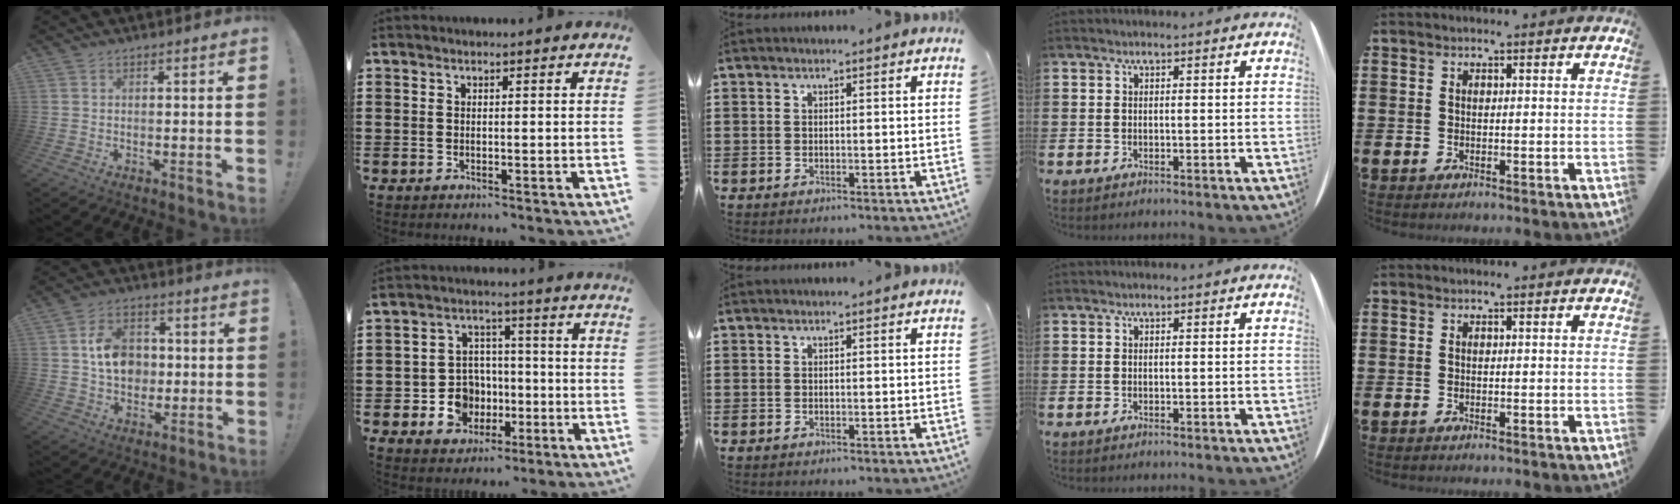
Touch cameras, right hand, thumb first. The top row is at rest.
{"thumb": {"total": 11.6, "force": [0.9, 9.3, 6.8], "torque": [-0.105, 0.013, 0.025]}, "index": {"total": 7.7, "force": [-2.1, 6.9, 2.9], "torque": [-0.083, 0.016, -0.029]}}